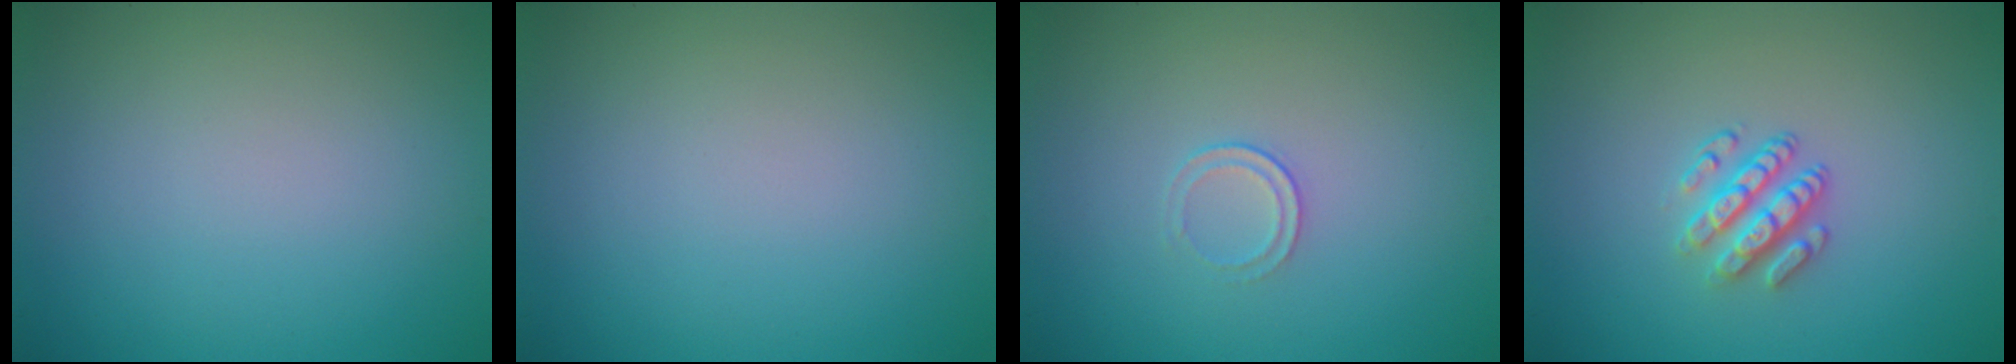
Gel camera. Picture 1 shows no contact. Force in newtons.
{"total": 0.0}
{"total": 1.0, "press": 0.5, "slide": 0.9}
{"total": 2.9, "press": 2.4, "slide": 1.6}